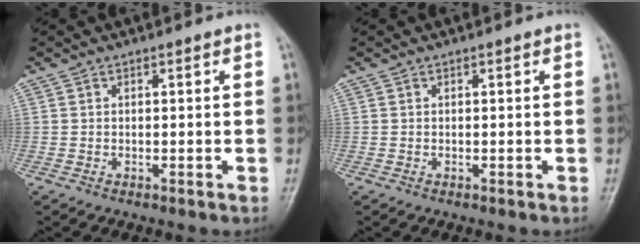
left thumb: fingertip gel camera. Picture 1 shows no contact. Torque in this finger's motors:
{"motor_torque": [-0.02, 0.02, 0.00, -0.03, 0.00]}